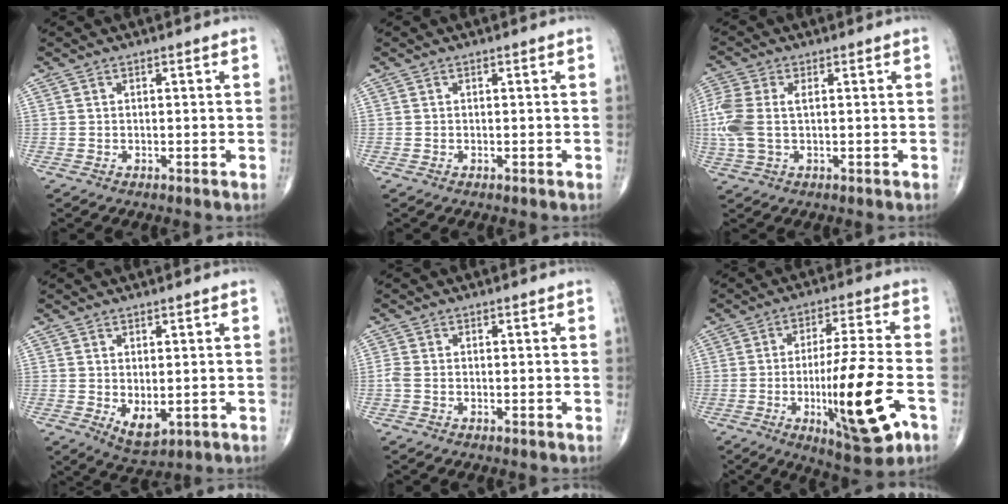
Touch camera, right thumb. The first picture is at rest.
{"total": 0.0}
{"total": 8.0, "force": [0.5, 4.4, 6.7], "torque": [-0.196, 0.012, 0.012]}
{"total": 6.0, "force": [-1.3, 3.4, 4.8], "torque": [-0.066, -0.011, -0.009]}
{"total": 1.4, "force": [-0.4, 0.7, 1.1], "torque": [-0.033, -0.004, -0.012]}
{"total": 17.4, "force": [-5.3, 3.2, 16.3], "torque": [-0.275, 0.005, -0.076]}